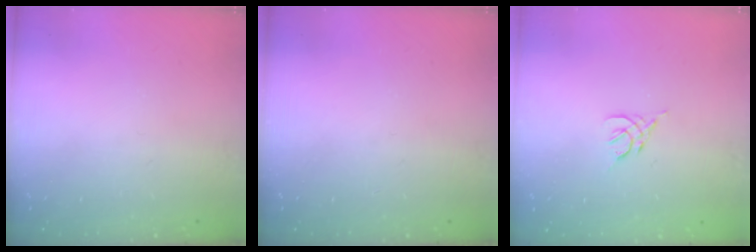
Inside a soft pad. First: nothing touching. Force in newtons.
{"total": 0.0}
{"total": 2.5, "press": 2.4, "slide": 0.7}